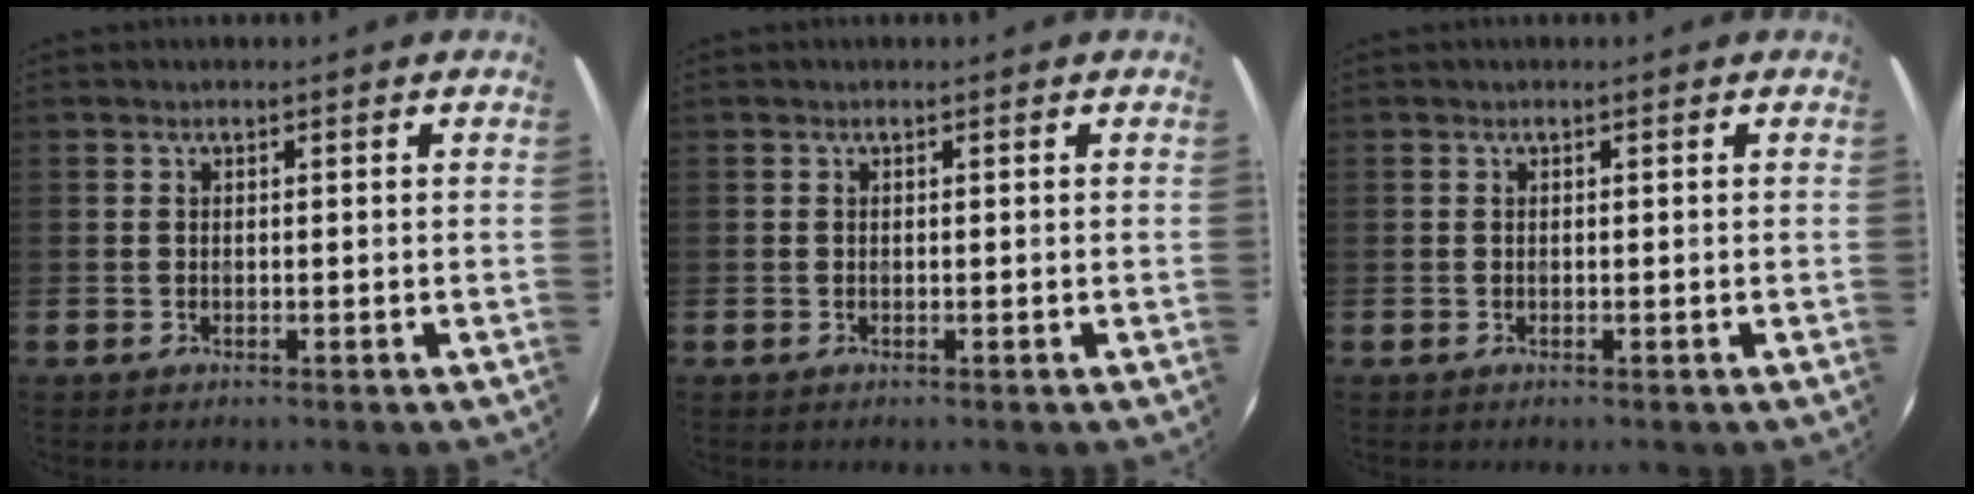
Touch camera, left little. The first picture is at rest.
{"total": 0.0}
{"total": 0.0}